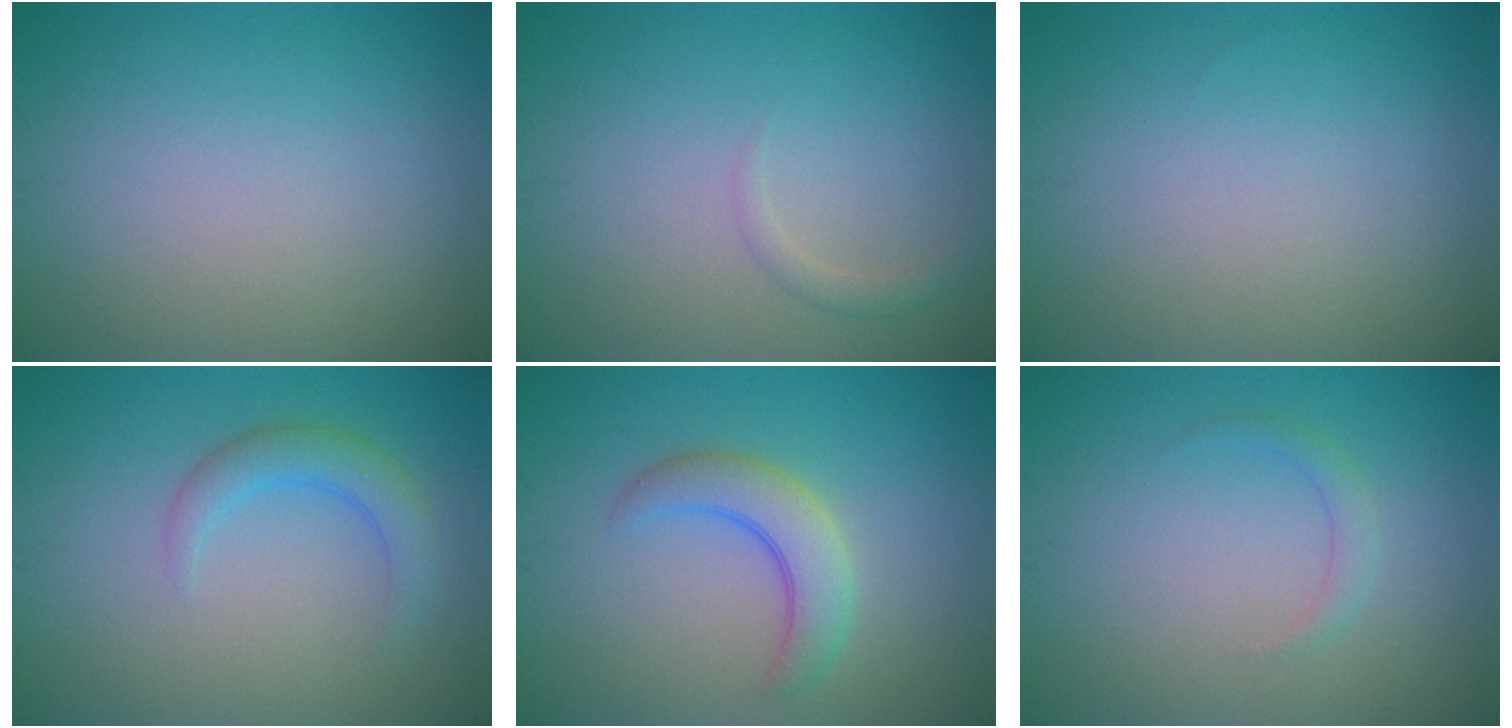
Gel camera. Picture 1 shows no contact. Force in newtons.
{"total": 1.2, "press": 1.2, "slide": 0.1}
{"total": 0.0}
{"total": 2.6, "press": 2.6, "slide": 0.1}
{"total": 3.8, "press": 3.7, "slide": 0.3}
{"total": 0.8, "press": 0.8, "slide": 0.0}